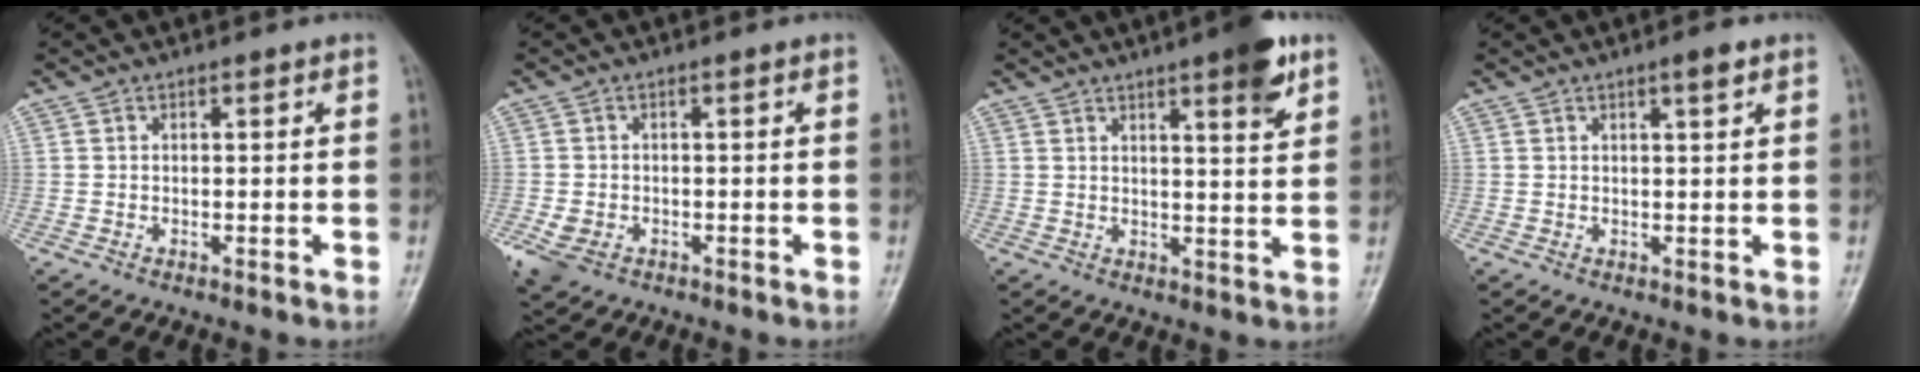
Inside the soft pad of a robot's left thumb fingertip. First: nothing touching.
{"total": 3.7, "force": [-1.5, 2.6, 2.1], "torque": [-0.052, 0.002, -0.020]}
{"total": 7.8, "force": [4.5, 1.4, 6.2], "torque": [-0.077, -0.022, 0.060]}
{"total": 2.2, "force": [1.3, 0.2, 1.7], "torque": [-0.027, -0.006, 0.020]}